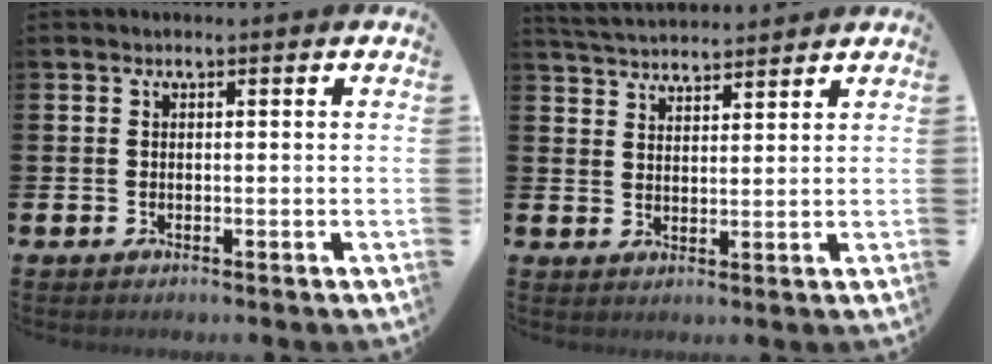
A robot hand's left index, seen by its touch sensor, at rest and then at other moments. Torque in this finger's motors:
{"motor_torque": [-0.30, -0.66, 0.39, 0.13]}